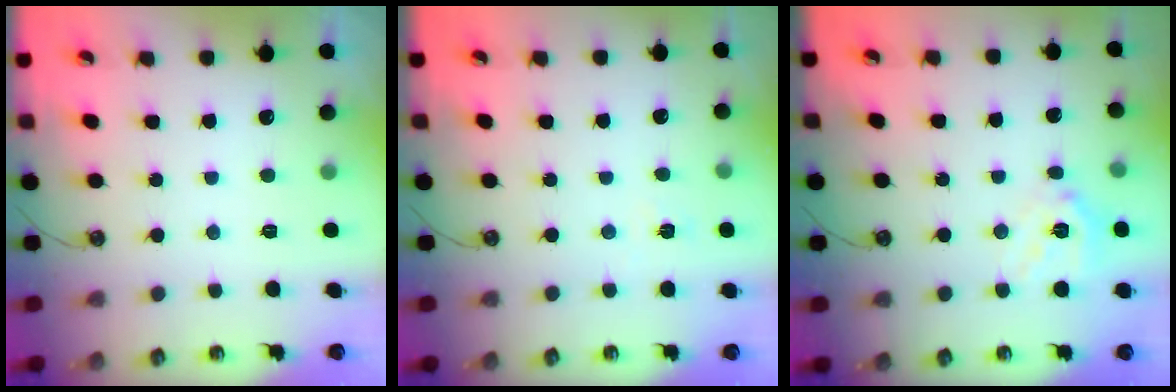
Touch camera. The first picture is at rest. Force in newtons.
{"total": 2.6, "press": 2.6, "slide": 0.2}
{"total": 13.9, "press": 13.8, "slide": 2.0}